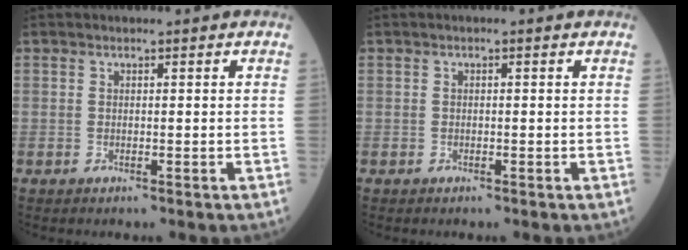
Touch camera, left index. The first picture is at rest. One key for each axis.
{"total": 0.0}